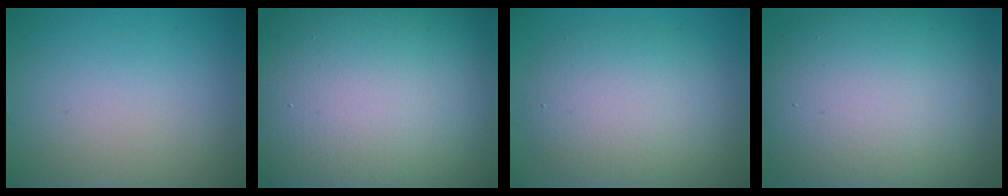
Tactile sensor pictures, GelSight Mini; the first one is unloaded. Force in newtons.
{"total": 23.2, "press": 23.2, "slide": 1.1}
{"total": 6.7, "press": 6.7, "slide": 0.6}
{"total": 13.9, "press": 13.9, "slide": 1.1}